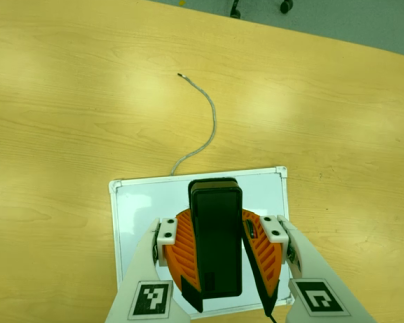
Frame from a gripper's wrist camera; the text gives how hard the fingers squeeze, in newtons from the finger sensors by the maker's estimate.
{"total": 7.7, "left": 8.3, "right": 7.1}